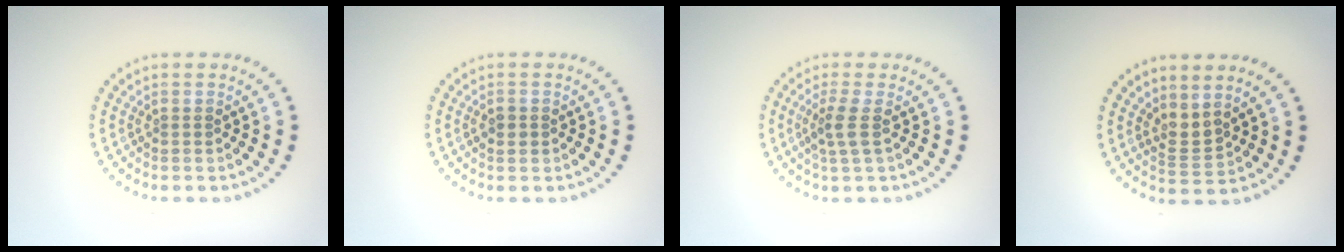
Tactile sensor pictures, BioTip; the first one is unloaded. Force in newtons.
{"total": 1.4, "press": 1.3, "slide": 0.2}
{"total": 2.1, "press": 1.6, "slide": 1.3}
{"total": 1.9, "press": 1.4, "slide": 1.4}